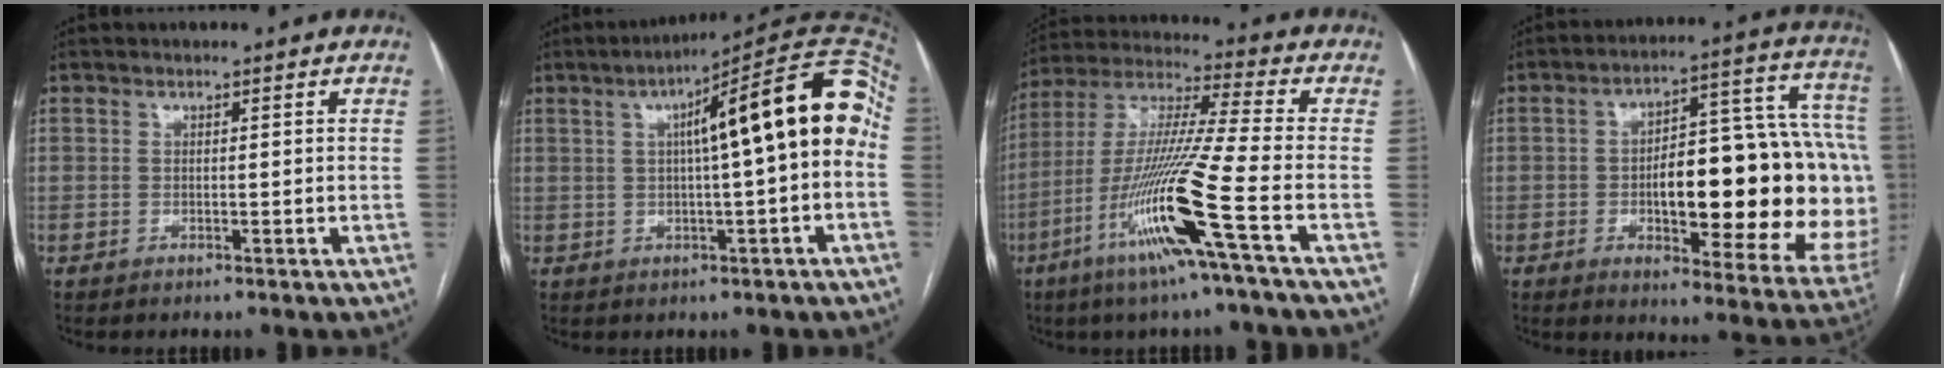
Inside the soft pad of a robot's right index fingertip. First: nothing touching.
{"total": 16.0, "force": [2.1, 1.0, 15.9], "torque": [-0.221, 0.045, 0.024]}
{"total": 17.1, "force": [-7.1, -1.5, 15.5], "torque": [-0.316, -0.022, -0.139]}
{"total": 26.9, "force": [-2.2, 8.2, 25.5], "torque": [-0.257, 0.045, -0.007]}